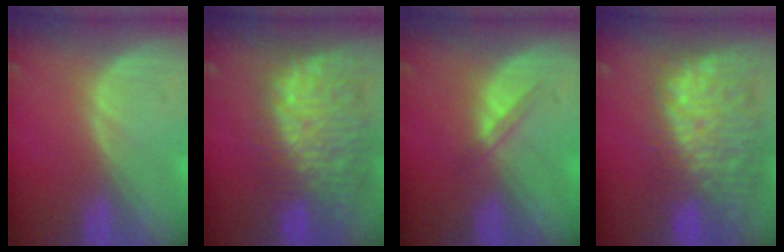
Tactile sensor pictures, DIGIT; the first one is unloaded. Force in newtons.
{"total": 12.7, "press": 11.1, "slide": 6.1}
{"total": 1.9, "press": 1.7, "slide": 1.0}
{"total": 13.2, "press": 11.3, "slide": 6.9}